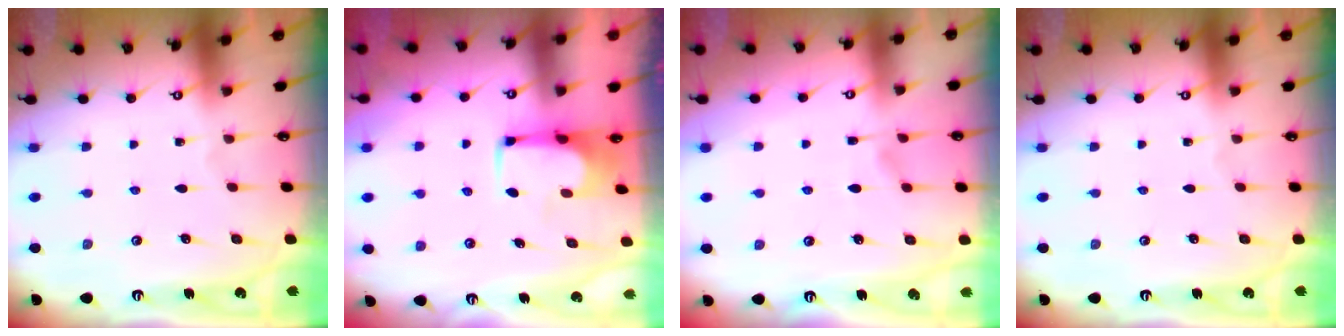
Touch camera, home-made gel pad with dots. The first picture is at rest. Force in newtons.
{"total": 1.0, "press": 1.0, "slide": 0.1}
{"total": 1.6, "press": 1.1, "slide": 1.2}
{"total": 0.0}